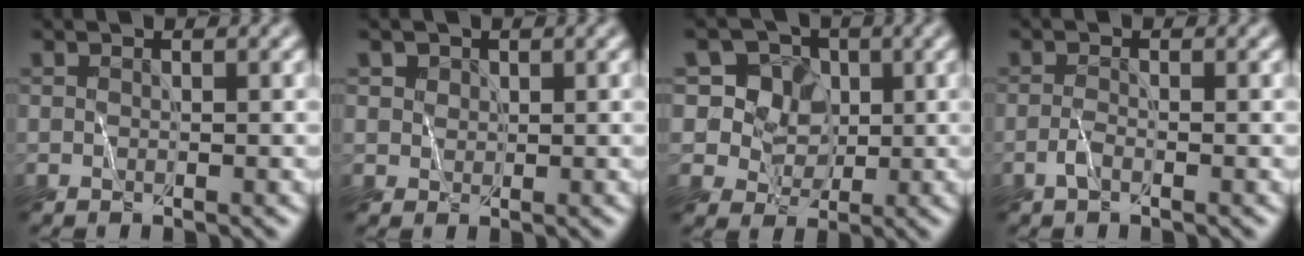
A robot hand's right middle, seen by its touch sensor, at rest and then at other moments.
{"total": 1.6, "force": [1.2, 1.1, 0.1], "torque": [-0.001, 0.005, 0.026]}
{"total": 6.7, "force": [3.2, 5.2, 2.7], "torque": [-0.034, 0.015, 0.036]}
{"total": 0.8, "force": [-0.4, 0.2, 0.7], "torque": [-0.019, 0.004, -0.012]}